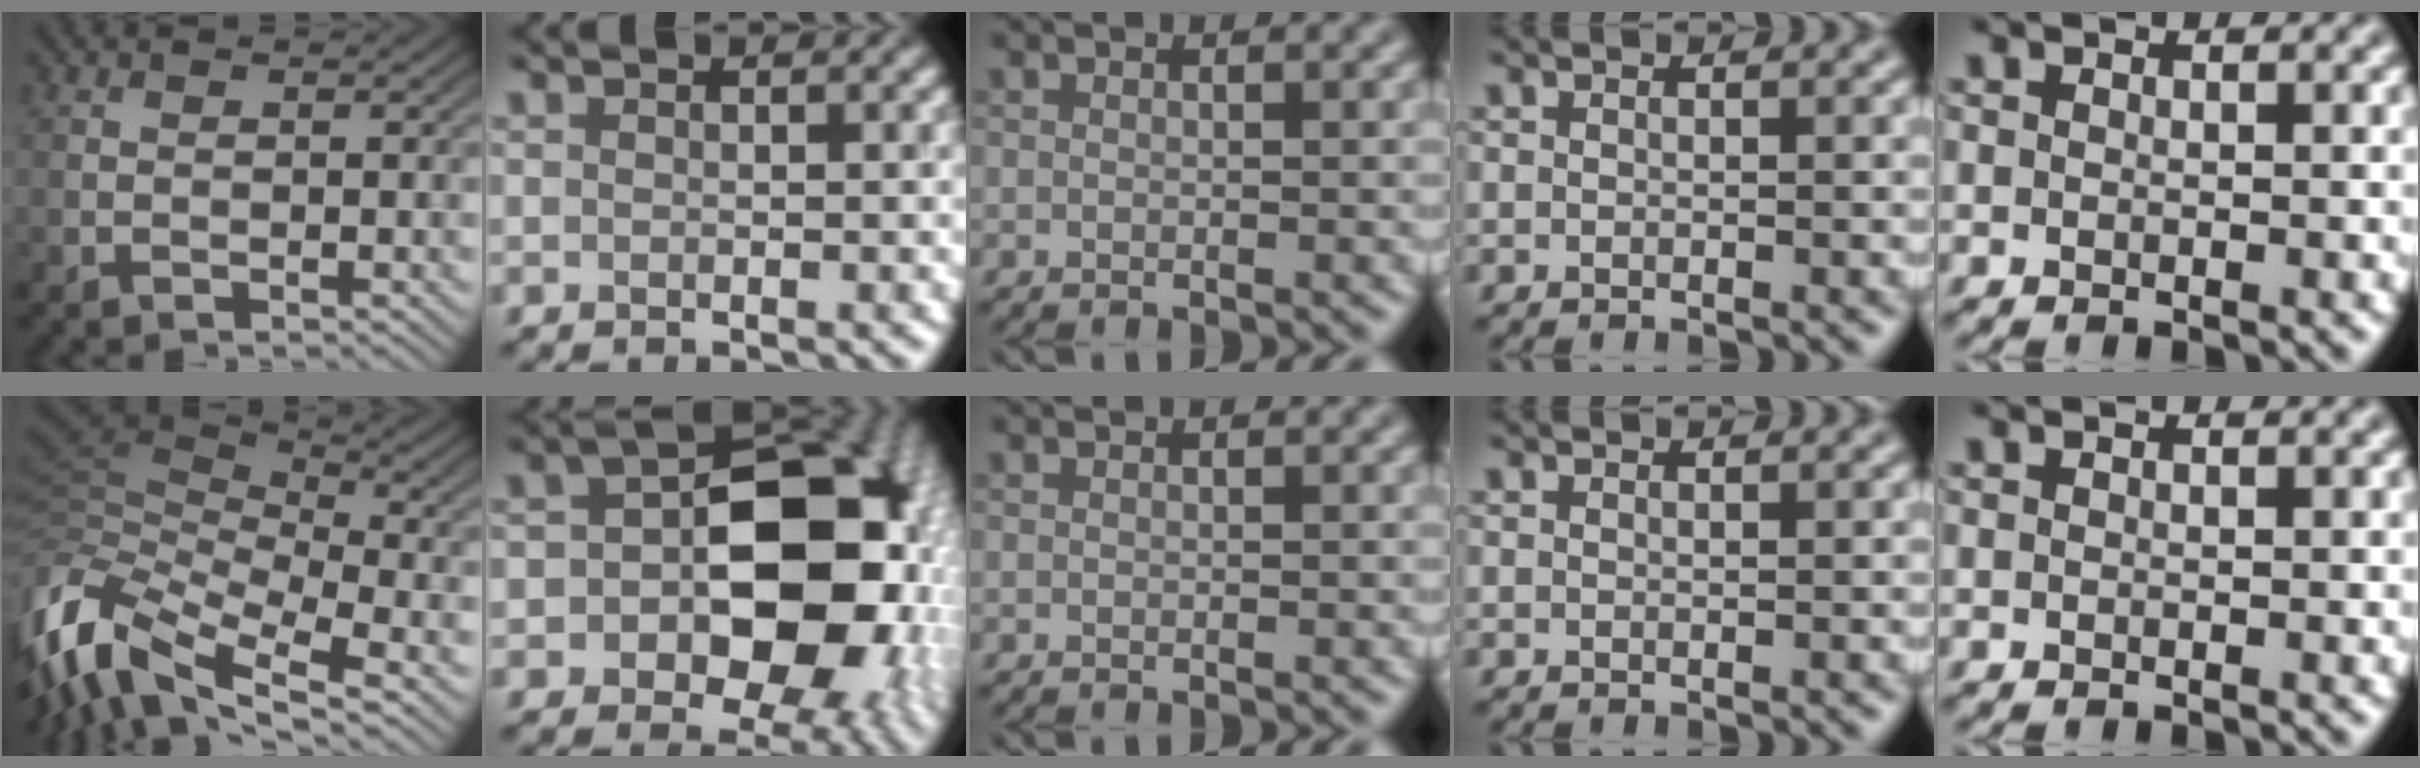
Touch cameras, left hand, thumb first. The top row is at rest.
{"thumb": {"total": 14.6, "force": [-6.4, 6.9, 11.1], "torque": [-0.283, -0.014, -0.118]}, "index": {"total": 15.8, "force": [-1.9, 10.1, 11.9], "torque": [-0.135, 0.002, -0.034]}}